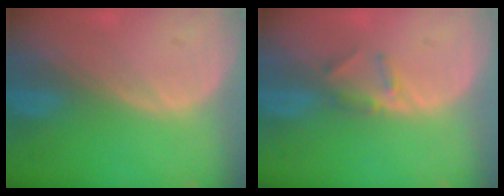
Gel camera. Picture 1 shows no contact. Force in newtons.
{"total": 2.3, "press": 2.1, "slide": 0.9}